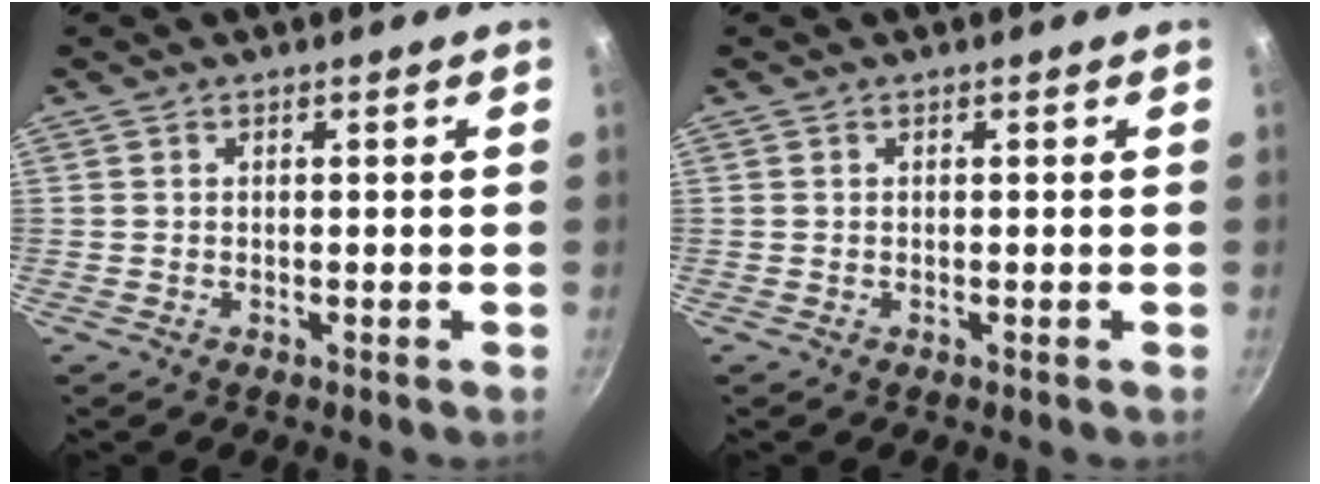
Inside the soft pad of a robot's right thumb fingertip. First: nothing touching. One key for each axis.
{"total": 0.0}